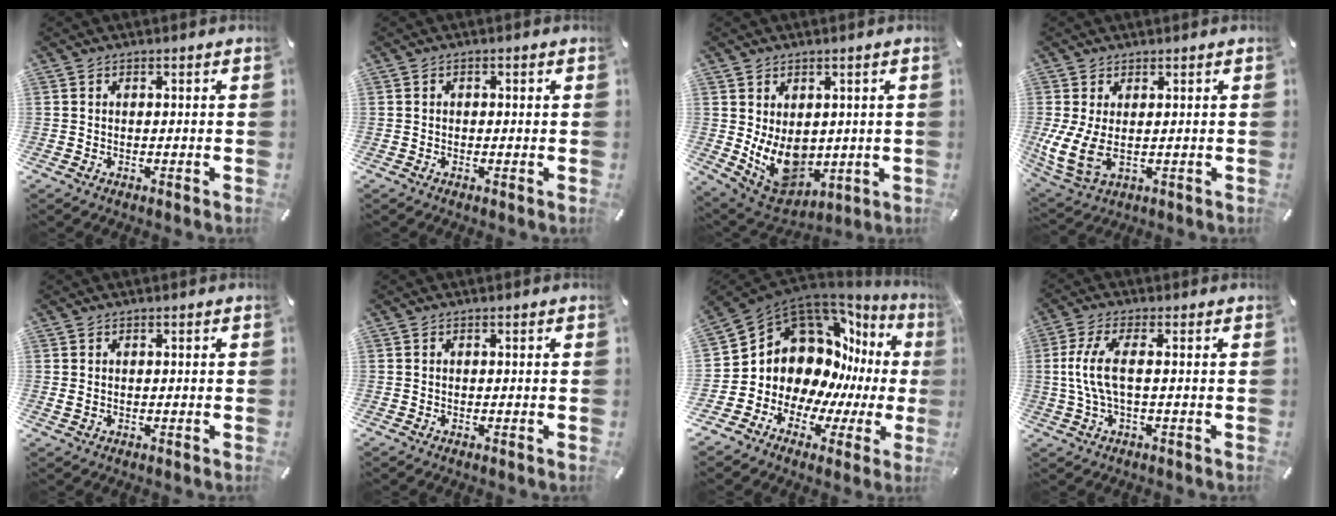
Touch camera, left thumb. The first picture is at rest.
{"total": 0.8, "force": [-0.3, 0.7, 0.3], "torque": [-0.005, 0.005, -0.007]}
{"total": 11.1, "force": [0.2, 8.7, 7.0], "torque": [-0.124, -0.024, 0.013]}
{"total": 8.5, "force": [0.8, 4.6, 7.0], "torque": [-0.153, -0.016, 0.019]}
{"total": 1.1, "force": [0.0, 0.9, 0.7], "torque": [-0.013, 0.003, 0.000]}
{"total": 0.0}
{"total": 15.0, "force": [3.9, 12.5, 7.3], "torque": [-0.126, -0.081, 0.089]}
{"total": 7.7, "force": [0.2, 2.3, 7.3], "torque": [-0.167, -0.014, -0.004]}